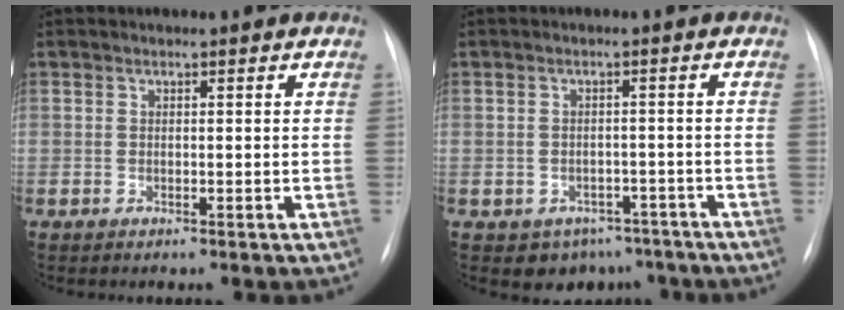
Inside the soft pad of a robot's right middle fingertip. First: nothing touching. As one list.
[{"total": 5.6, "force": [-4.0, 3.8, 1.0], "torque": [0.004, 0.016, -0.048]}]